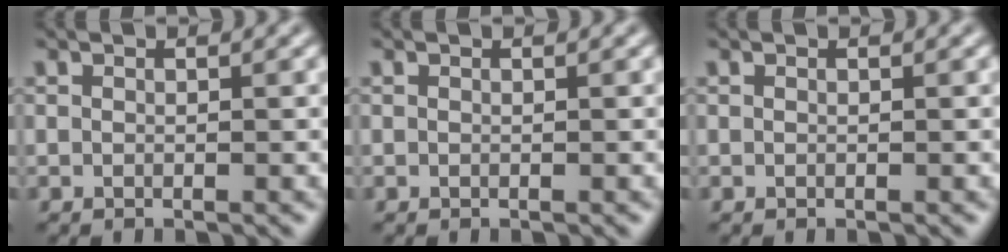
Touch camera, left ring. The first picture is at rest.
{"total": 0.0}
{"total": 0.0}